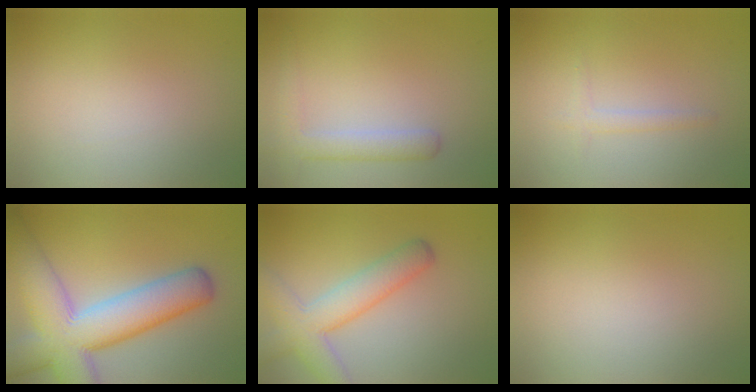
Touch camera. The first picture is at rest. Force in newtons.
{"total": 2.8, "press": 2.8, "slide": 0.2}
{"total": 1.2, "press": 1.2, "slide": 0.0}
{"total": 12.2, "press": 12.1, "slide": 0.6}
{"total": 5.5, "press": 5.5, "slide": 0.2}
{"total": 0.0}